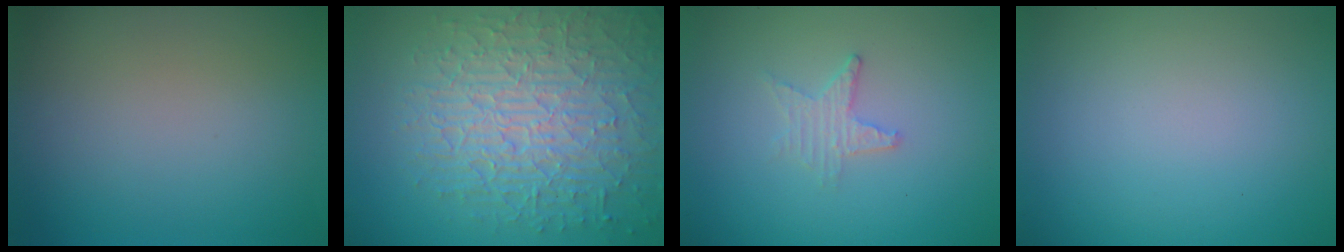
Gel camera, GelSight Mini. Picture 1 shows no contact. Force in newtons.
{"total": 9.0, "press": 6.3, "slide": 6.4}
{"total": 1.7, "press": 1.6, "slide": 0.4}
{"total": 0.0}